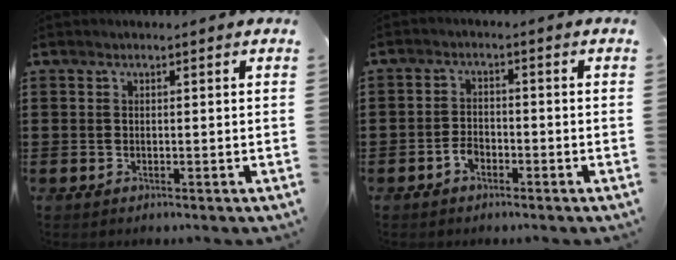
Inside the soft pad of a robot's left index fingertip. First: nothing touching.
{"total": 2.4, "force": [-1.5, 1.5, 1.2], "torque": [-0.026, 0.003, -0.030]}